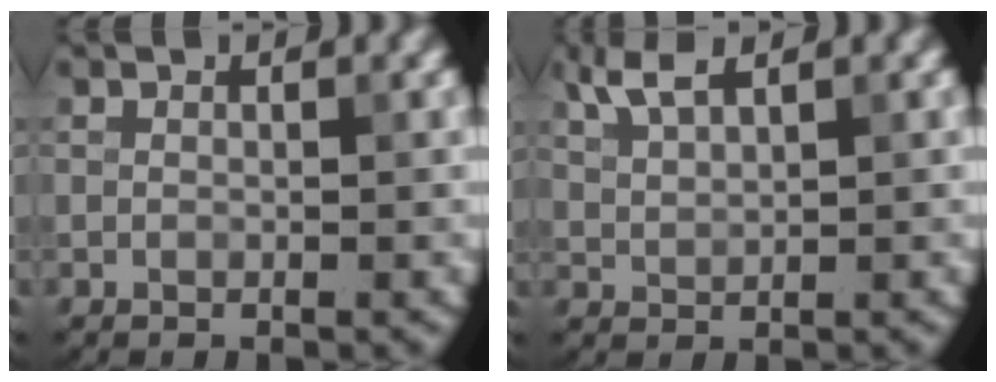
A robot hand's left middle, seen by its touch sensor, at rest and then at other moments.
{"total": 2.9, "force": [2.1, 0.9, 1.8], "torque": [-0.042, 0.005, 0.046]}